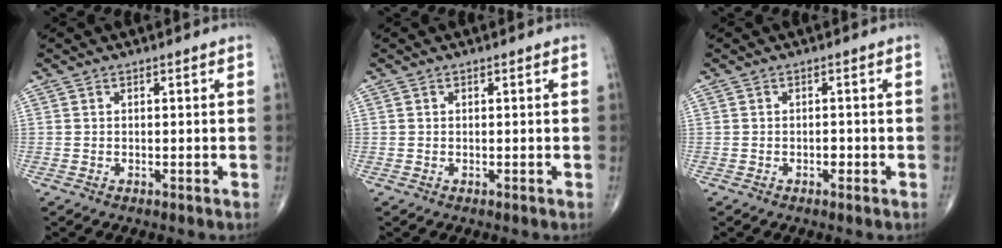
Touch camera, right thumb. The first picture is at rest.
{"total": 0.0}
{"total": 1.1, "force": [-0.5, 0.7, 0.7], "torque": [-0.003, 0.003, -0.010]}